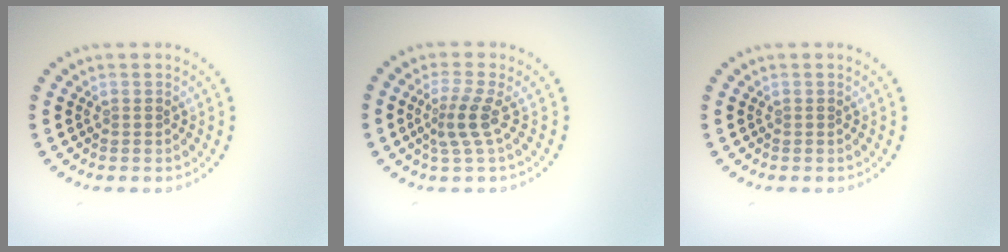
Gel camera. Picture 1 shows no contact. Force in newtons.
{"total": 2.5, "press": 1.8, "slide": 1.8}
{"total": 0.0}